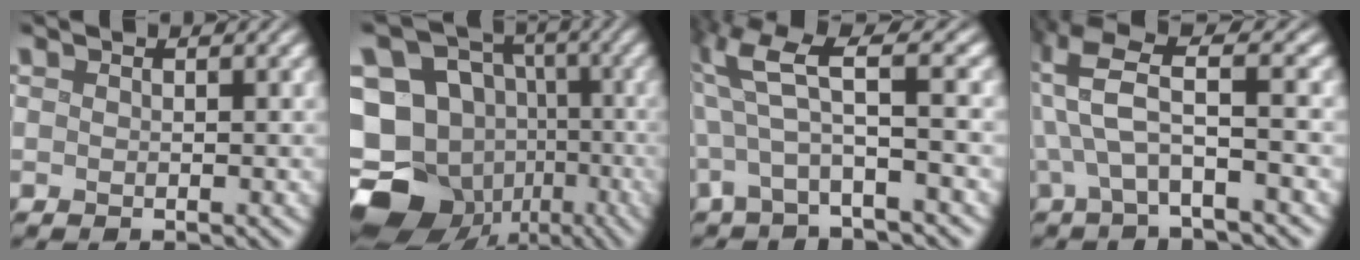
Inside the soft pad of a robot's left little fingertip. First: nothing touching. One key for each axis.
{"total": 17.7, "fx": -6.4, "fy": 14.6, "fz": 7.6, "tx": -0.171, "ty": -0.025, "tz": -0.105}
{"total": 5.6, "fx": 1.0, "fy": 0.9, "fz": 5.4, "tx": -0.116, "ty": 0.008, "tz": 0.017}
{"total": 5.9, "fx": 0.7, "fy": 1.1, "fz": 5.8, "tx": -0.119, "ty": 0.010, "tz": 0.010}